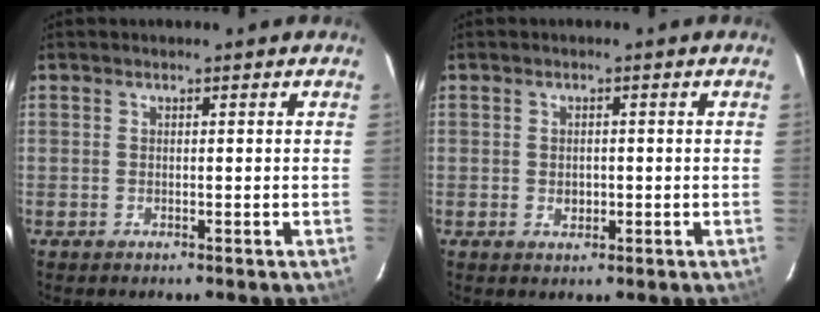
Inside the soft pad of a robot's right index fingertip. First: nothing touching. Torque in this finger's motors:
{"motor_torque": [-0.06, 0.09, -0.05, 0.00]}